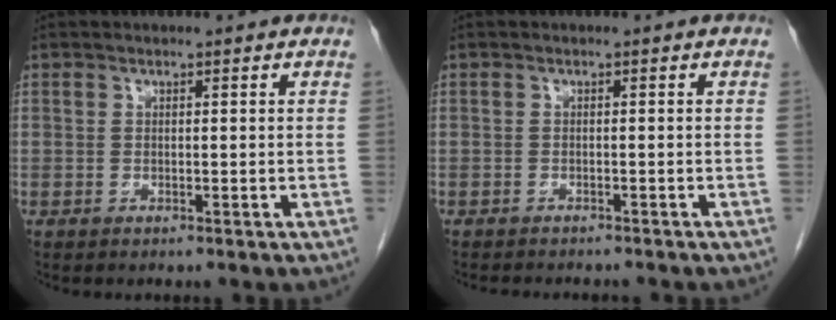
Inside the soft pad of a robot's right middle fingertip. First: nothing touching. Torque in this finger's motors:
{"motor_torque": [0.21, -0.17, 0.00, 0.00]}